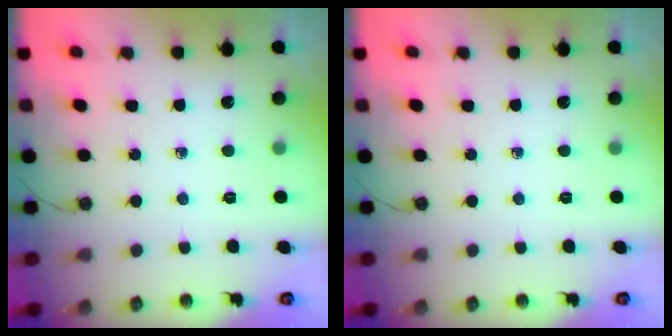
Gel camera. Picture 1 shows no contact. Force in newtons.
{"total": 0.0}